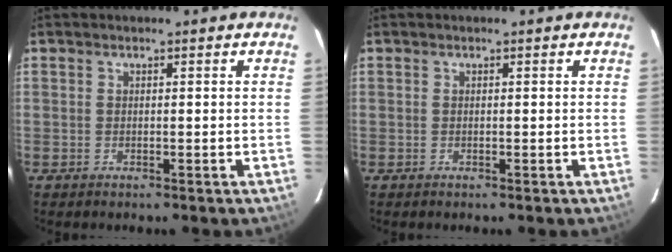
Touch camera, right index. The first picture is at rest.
{"total": 0.0}